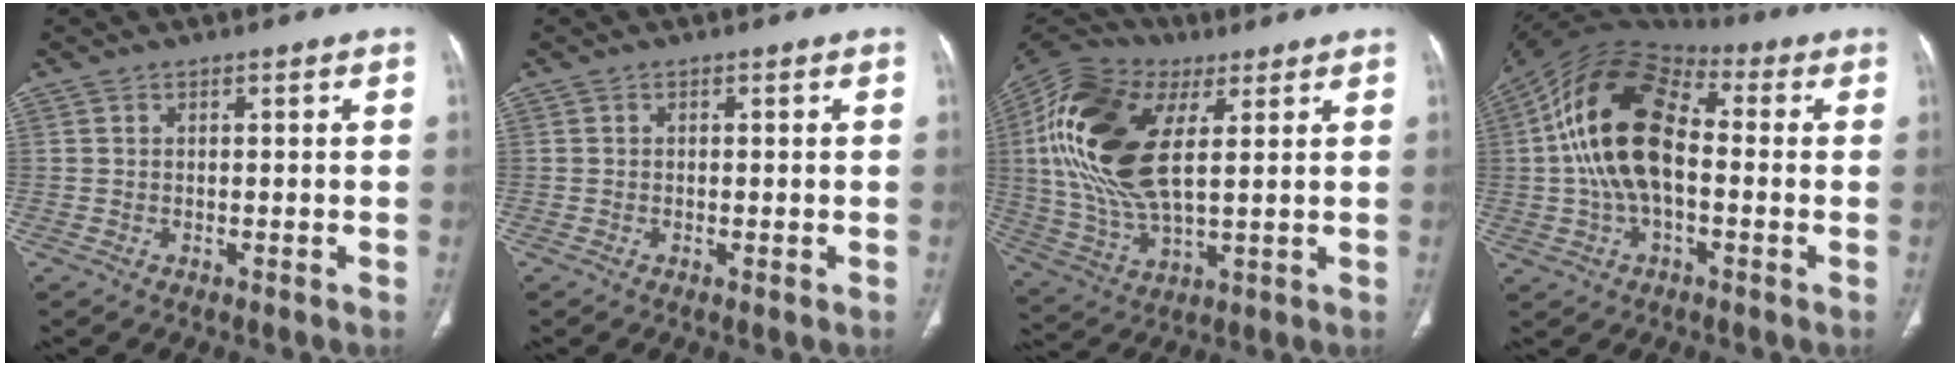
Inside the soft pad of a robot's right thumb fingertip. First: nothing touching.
{"total": 0.5, "force": [-0.2, 0.2, 0.5], "torque": [-0.011, -0.002, -0.004]}
{"total": 22.0, "force": [5.7, 11.0, 18.1], "torque": [-0.373, -0.005, 0.099]}
{"total": 18.0, "force": [0.3, 10.1, 14.9], "torque": [-0.284, 0.036, -0.002]}